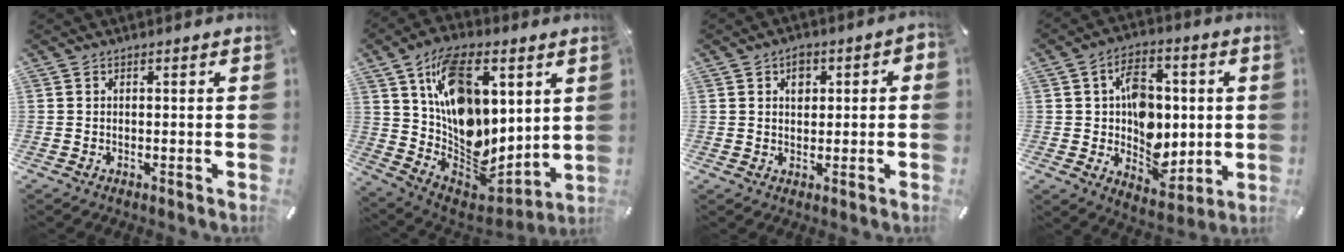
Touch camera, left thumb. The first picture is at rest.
{"total": 18.0, "force": [4.7, 12.2, 12.4], "torque": [-0.210, -0.040, 0.090]}
{"total": 4.5, "force": [0.9, 3.4, 2.7], "torque": [-0.024, -0.004, 0.007]}
{"total": 12.2, "force": [0.8, 9.7, 7.4], "torque": [-0.091, 0.006, 0.023]}